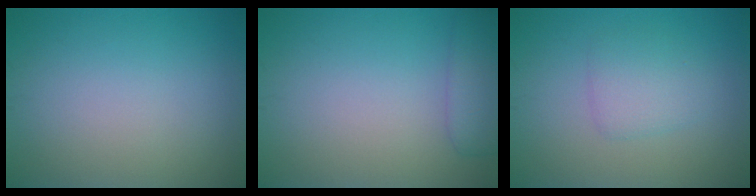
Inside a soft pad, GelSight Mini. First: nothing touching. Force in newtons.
{"total": 2.8, "press": 2.8, "slide": 0.1}
{"total": 2.3, "press": 2.3, "slide": 0.1}